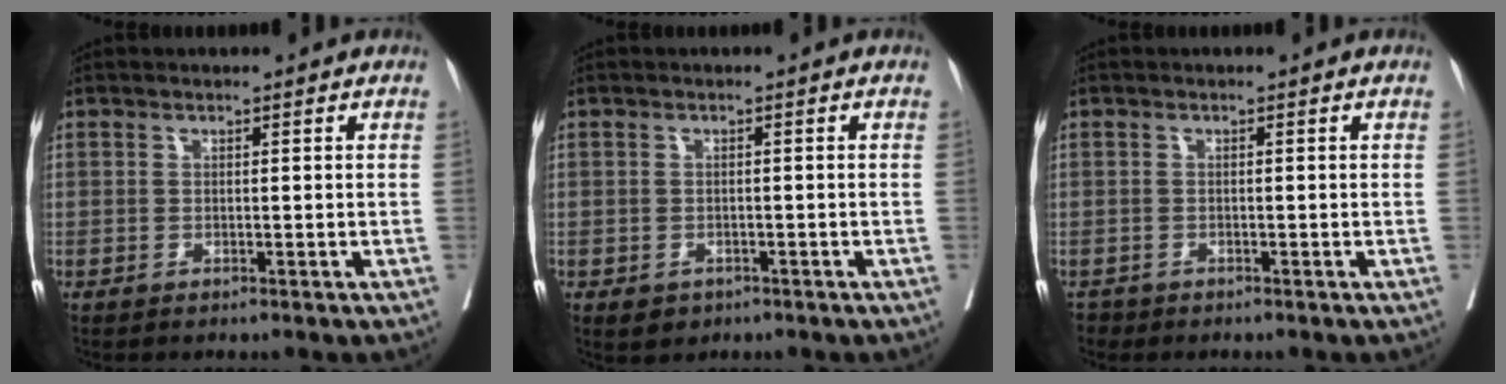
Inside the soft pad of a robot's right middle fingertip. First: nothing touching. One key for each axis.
{"total": 2.6, "fx": -1.6, "fy": 1.9, "fz": 0.8, "tx": -0.007, "ty": 0.002, "tz": -0.017}
{"total": 1.0, "fx": -0.9, "fy": 0.5, "fz": -0.2, "tx": -0.001, "ty": 0.001, "tz": -0.016}